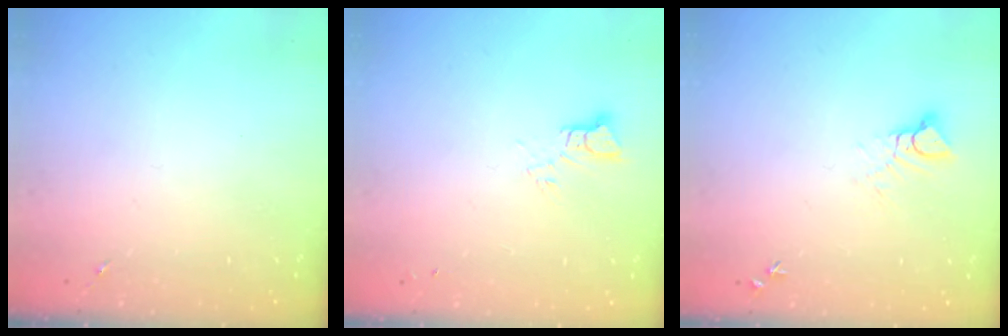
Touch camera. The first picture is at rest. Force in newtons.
{"total": 3.4, "press": 3.4, "slide": 0.1}
{"total": 5.0, "press": 5.0, "slide": 0.2}